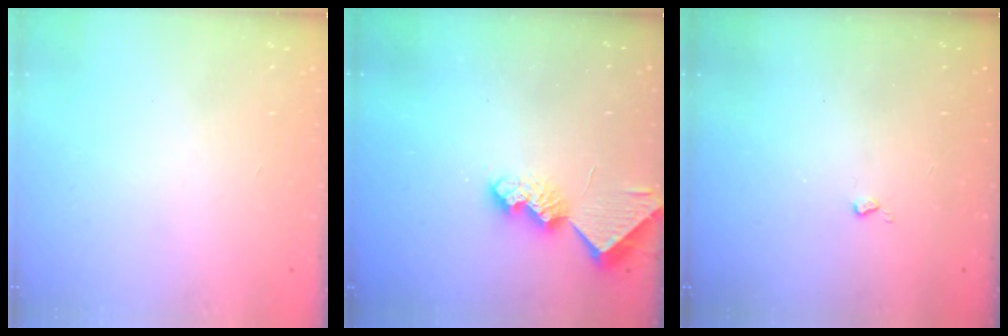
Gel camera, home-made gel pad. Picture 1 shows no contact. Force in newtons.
{"total": 7.8, "press": 7.8, "slide": 0.9}
{"total": 2.5, "press": 2.4, "slide": 0.5}